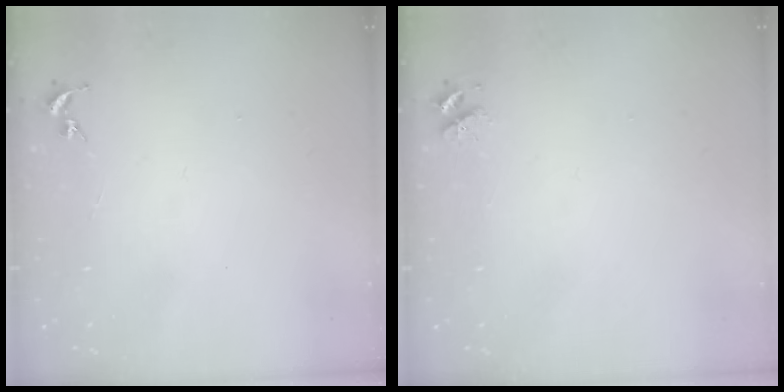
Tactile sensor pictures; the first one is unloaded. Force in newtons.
{"total": 4.7, "press": 4.7, "slide": 0.7}